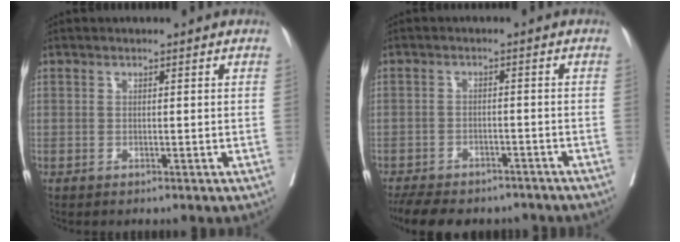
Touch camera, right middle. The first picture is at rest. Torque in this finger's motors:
{"motor_torque": [0.63, -0.60, 0.09, 0.03]}